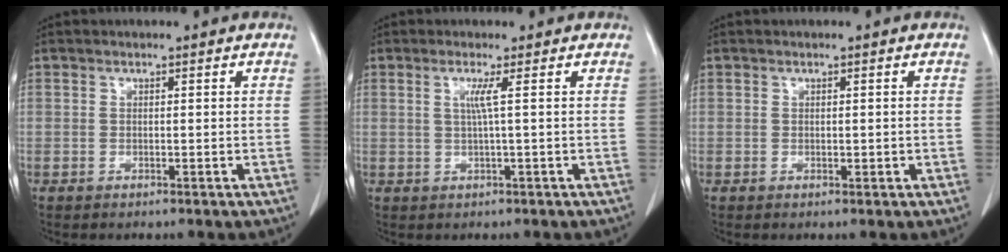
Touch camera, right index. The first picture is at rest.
{"total": 2.1, "force": [0.5, -0.7, 1.9], "torque": [-0.045, 0.000, 0.012]}
{"total": 0.7, "force": [0.1, 0.5, 0.5], "torque": [-0.005, 0.000, 0.005]}